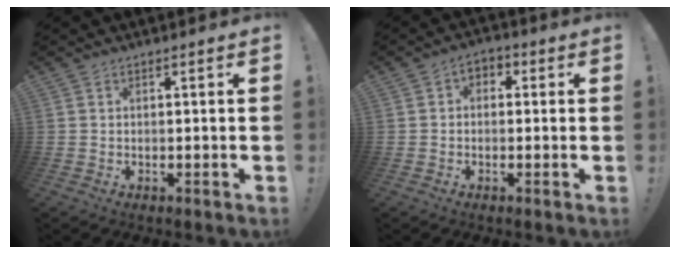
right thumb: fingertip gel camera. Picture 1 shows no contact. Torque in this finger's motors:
{"motor_torque": [0.30, 0.42, 0.40, -0.35, 0.00]}